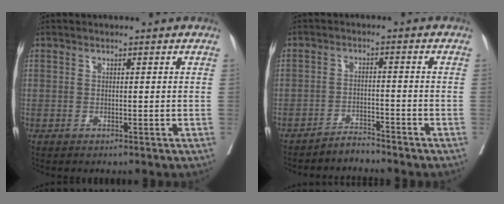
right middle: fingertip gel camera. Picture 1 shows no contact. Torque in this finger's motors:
{"motor_torque": [0.19, -0.19, -0.06, 0.01]}